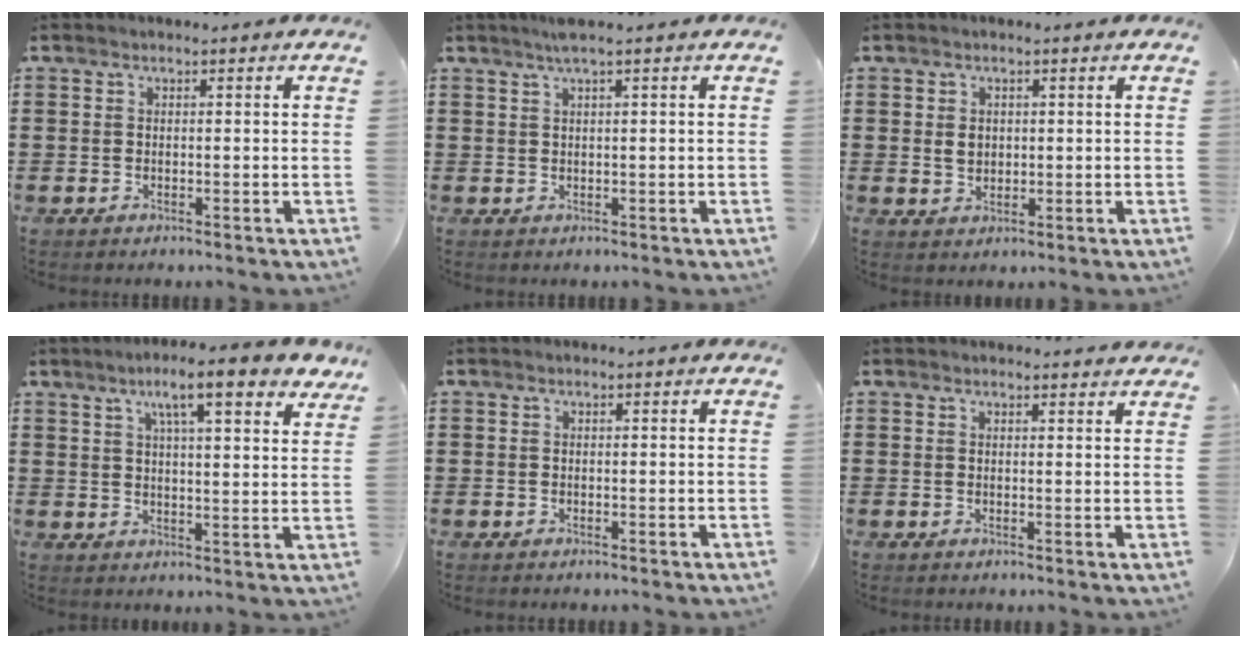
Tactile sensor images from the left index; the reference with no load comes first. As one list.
[{"total": 1.9, "force": [1.1, -0.2, 1.5], "torque": [-0.031, 0.000, 0.020]}, {"total": 2.1, "force": [0.4, 1.6, 1.3], "torque": [-0.028, 0.008, 0.008]}, {"total": 8.4, "force": [5.7, 1.0, 6.0], "torque": [-0.108, -0.012, 0.093]}, {"total": 0.0}, {"total": 1.4, "force": [1.4, 0.1, 0.2], "torque": [-0.007, 0.001, 0.028]}]